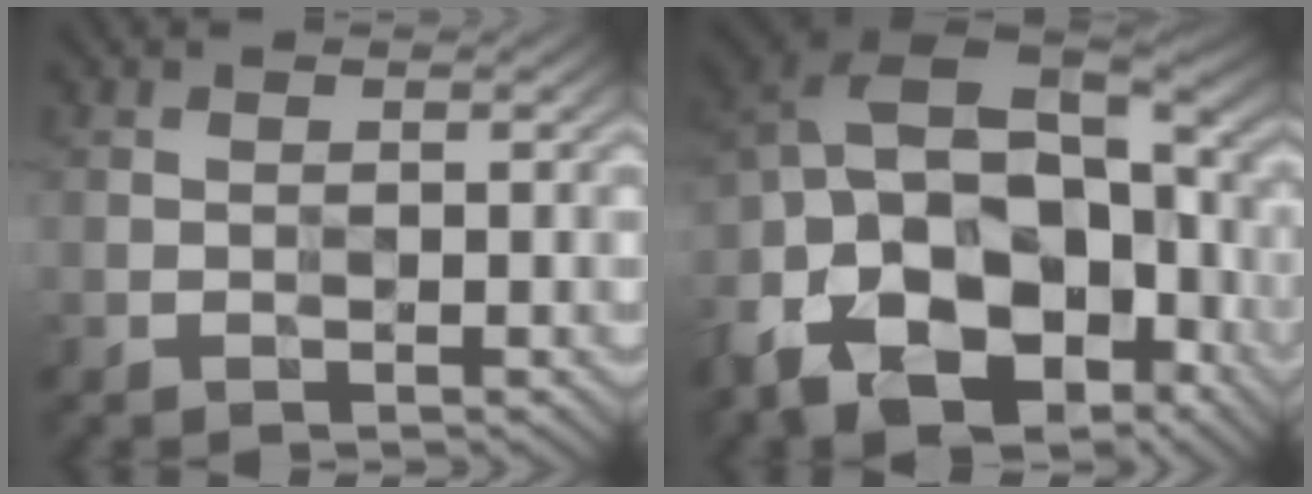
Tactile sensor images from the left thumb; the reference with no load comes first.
{"total": 19.7, "force": [-8.7, 12.3, 12.6], "torque": [-0.280, -0.036, -0.129]}